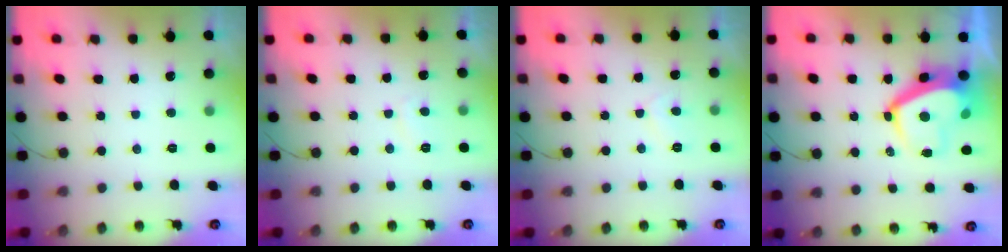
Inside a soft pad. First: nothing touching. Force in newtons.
{"total": 1.7, "press": 1.6, "slide": 0.6}
{"total": 3.9, "press": 3.8, "slide": 0.6}
{"total": 9.5, "press": 9.5, "slide": 0.9}